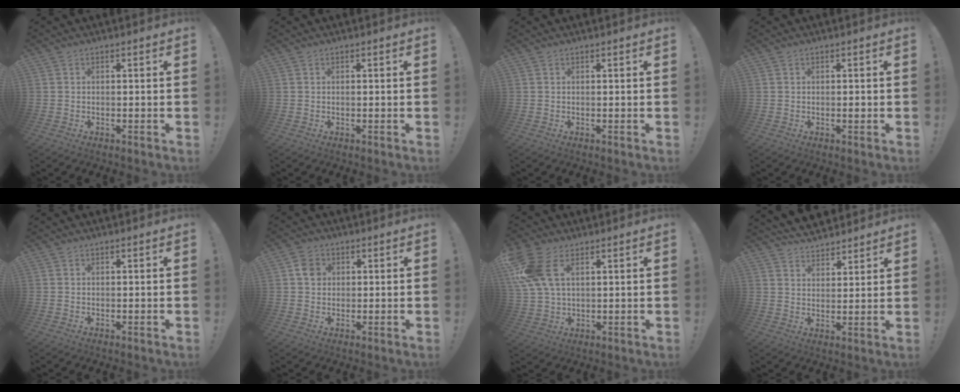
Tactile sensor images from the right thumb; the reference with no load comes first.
{"total": 0.0}
{"total": 0.0}
{"total": 0.8, "force": [-0.3, 0.3, 0.6], "torque": [-0.004, -0.001, -0.007]}
{"total": 0.0}
{"total": 4.1, "force": [1.0, 3.6, 1.8], "torque": [-0.008, -0.002, 0.015]}
{"total": 12.5, "force": [4.8, 7.4, 8.9], "torque": [-0.178, -0.010, 0.093]}
{"total": 6.4, "force": [5.9, 2.3, 1.0], "torque": [-0.027, -0.041, 0.112]}